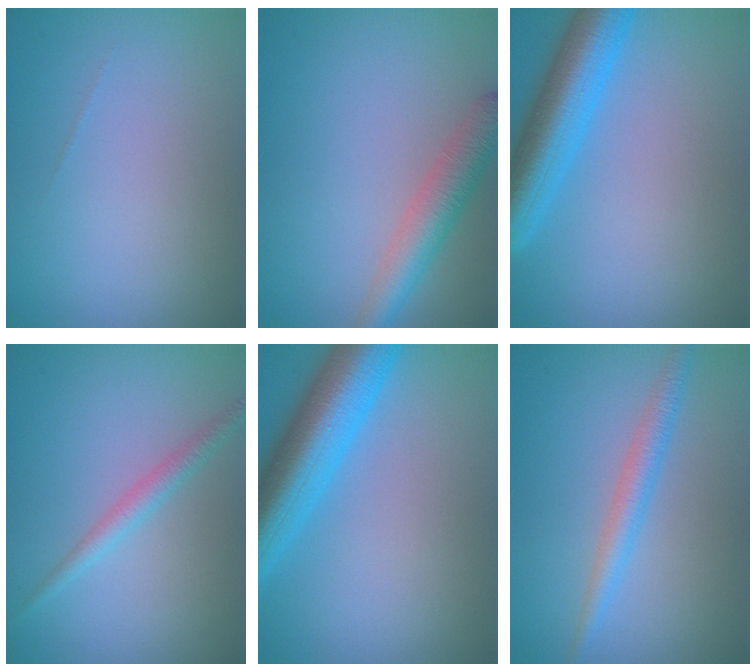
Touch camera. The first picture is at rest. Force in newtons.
{"total": 3.9, "press": 3.9, "slide": 0.2}
{"total": 7.0, "press": 7.0, "slide": 0.3}
{"total": 1.8, "press": 1.8, "slide": 0.0}
{"total": 8.7, "press": 8.7, "slide": 0.4}
{"total": 2.4, "press": 2.4, "slide": 0.0}